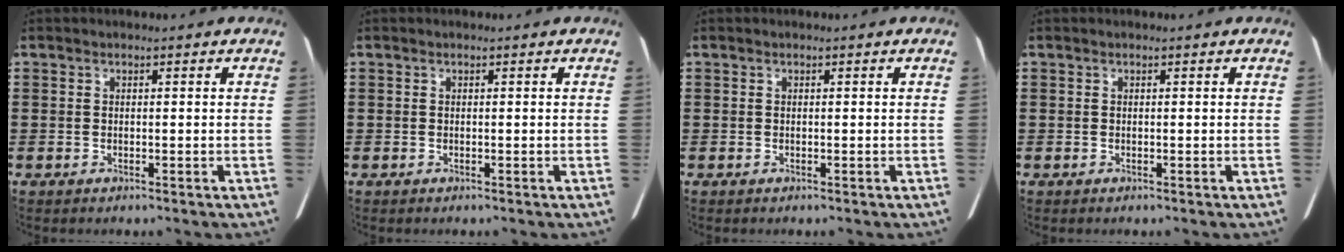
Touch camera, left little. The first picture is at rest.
{"total": 0.0}
{"total": 0.0}
{"total": 0.0}